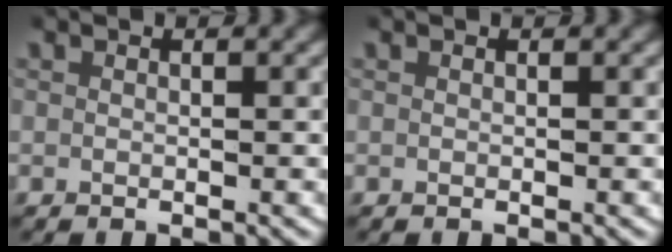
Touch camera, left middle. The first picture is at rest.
{"total": 0.0}